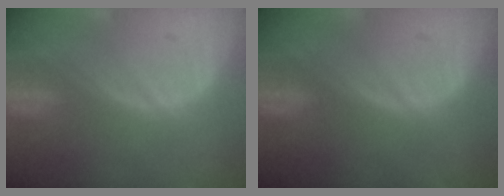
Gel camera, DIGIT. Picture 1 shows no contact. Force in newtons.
{"total": 0.0}